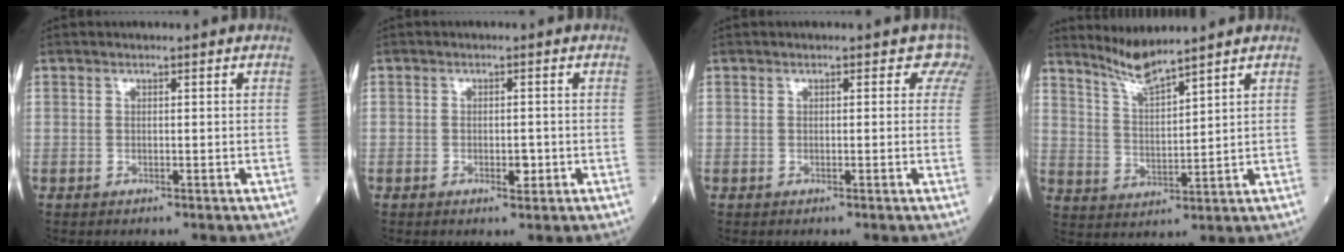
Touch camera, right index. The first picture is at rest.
{"total": 2.1, "force": [-0.8, 0.8, 1.8], "torque": [-0.029, 0.000, -0.009]}
{"total": 2.3, "force": [1.4, 1.8, 0.6], "torque": [0.022, -0.002, -0.003]}
{"total": 5.7, "force": [5.3, -0.8, 1.8], "torque": [-0.041, -0.016, 0.110]}